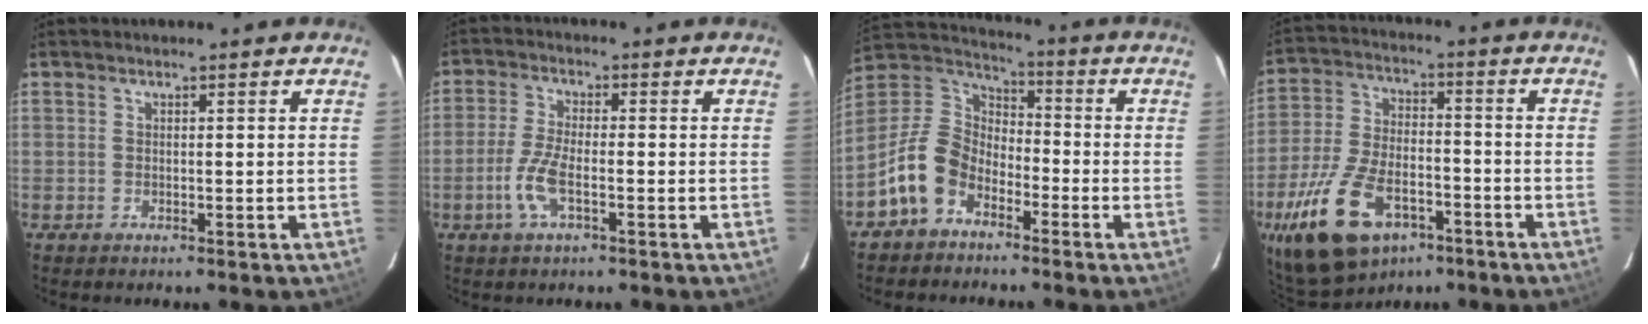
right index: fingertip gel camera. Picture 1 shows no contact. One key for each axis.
{"total": 5.8, "fx": -2.3, "fy": 1.5, "fz": 5.1, "tx": -0.117, "ty": -0.001, "tz": -0.048}
{"total": 11.3, "fx": -6.4, "fy": 7.3, "fz": 5.7, "tx": -0.124, "ty": 0.025, "tz": -0.130}
{"total": 18.8, "fx": -10.6, "fy": 10.1, "fz": 11.9, "tx": -0.260, "ty": -0.015, "tz": -0.184}